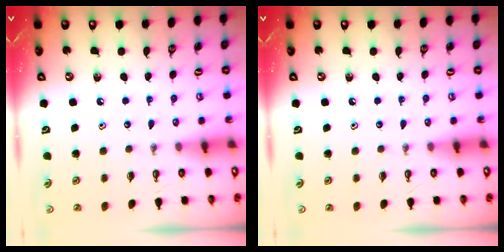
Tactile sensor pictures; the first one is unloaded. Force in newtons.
{"total": 0.0}